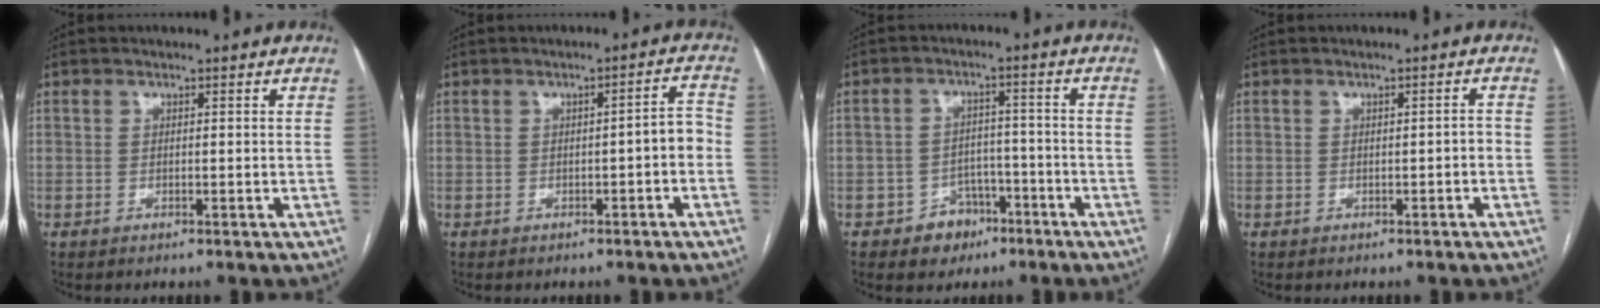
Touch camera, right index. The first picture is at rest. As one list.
[{"total": 3.3, "force": [-0.9, 0.8, 3.1], "torque": [-0.034, 0.017, -0.012]}, {"total": 5.2, "force": [-3.0, 4.1, 1.1], "torque": [-0.010, 0.015, -0.038]}, {"total": 1.0, "force": [-0.5, 0.4, 0.8], "torque": [-0.009, 0.003, -0.006]}]